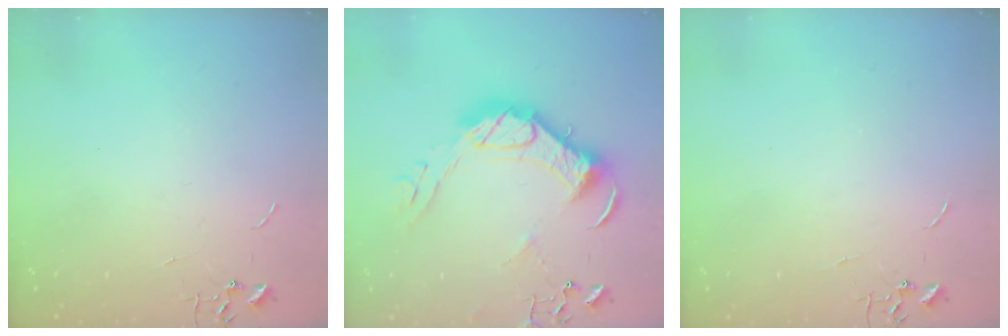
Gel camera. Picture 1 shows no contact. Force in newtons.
{"total": 16.8, "press": 16.8, "slide": 1.4}
{"total": 0.0}